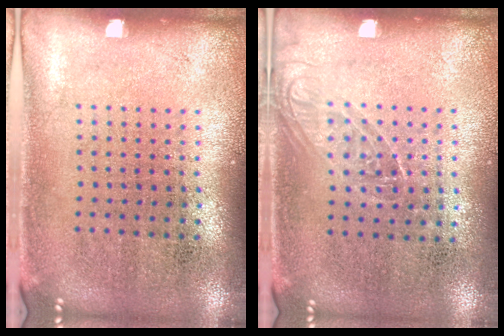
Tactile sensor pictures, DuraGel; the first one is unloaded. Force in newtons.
{"total": 1.1, "press": 1.0, "slide": 0.6}